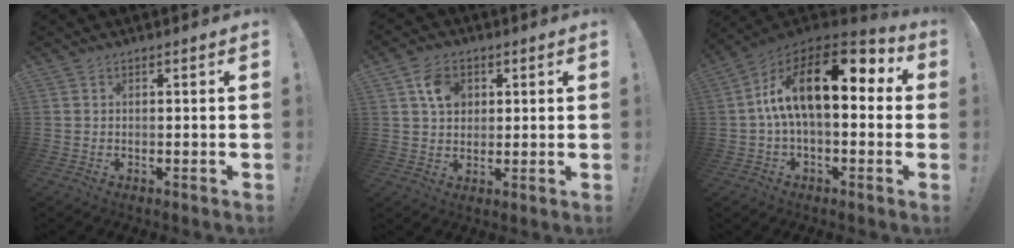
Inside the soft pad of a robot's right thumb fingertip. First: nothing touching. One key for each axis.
{"total": 8.0, "fx": 3.2, "fy": 6.2, "fz": 3.9, "tx": -0.051, "ty": -0.002, "tz": 0.059}
{"total": 19.1, "fx": 4.0, "fy": 8.5, "fz": 16.6, "tx": -0.290, "ty": -0.012, "tz": 0.063}